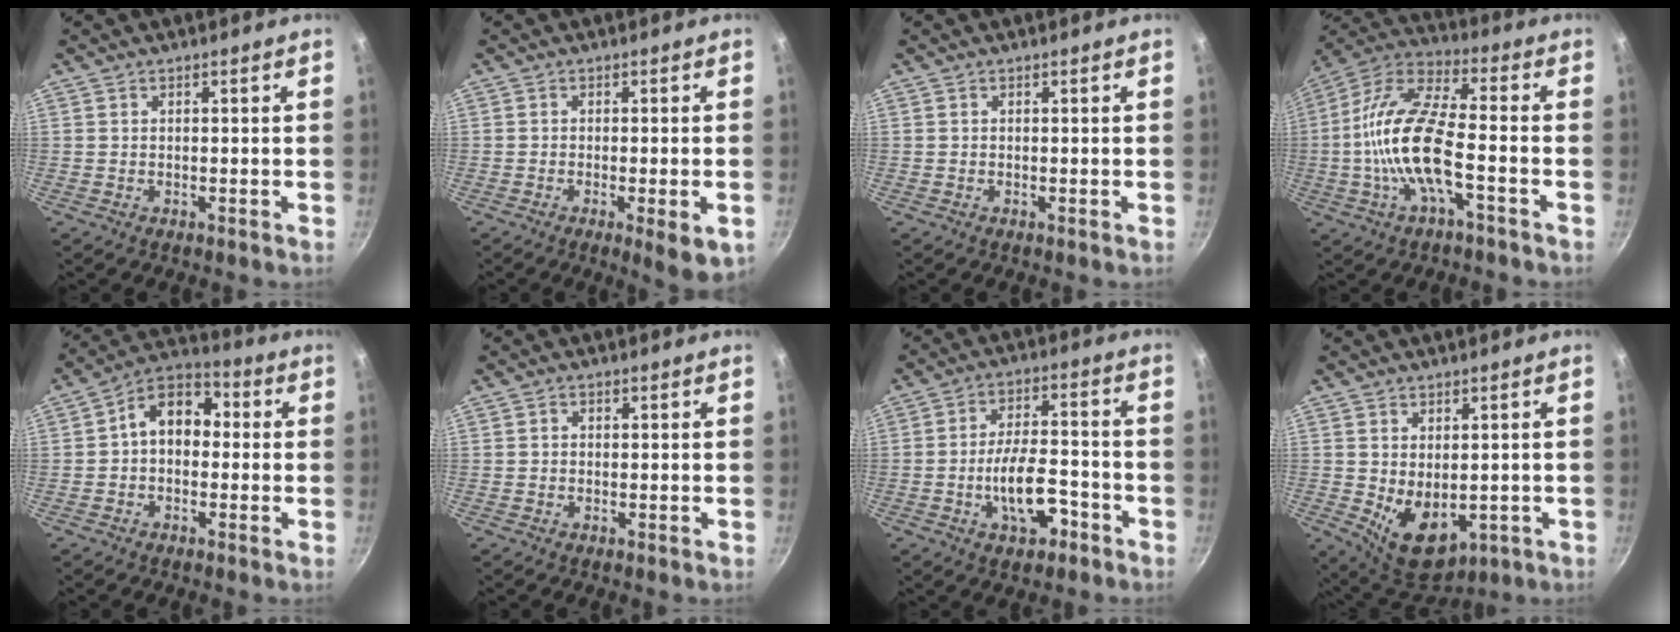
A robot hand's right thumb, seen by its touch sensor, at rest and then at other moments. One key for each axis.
{"total": 6.2, "fx": -2.2, "fy": 1.4, "fz": 5.6, "tx": -0.081, "ty": -0.008, "tz": -0.028}
{"total": 0.0}
{"total": 16.0, "fx": -3.0, "fy": 5.4, "fz": 14.7, "tx": -0.313, "ty": 0.042, "tz": -0.061}
{"total": 10.2, "fx": 0.4, "fy": 7.0, "fz": 7.4, "tx": -0.089, "ty": 0.036, "tz": -0.010}
{"total": 0.7, "fx": 0.0, "fy": 0.6, "fz": 0.3, "tx": 0.001, "ty": 0.002, "tz": -0.004}
{"total": 9.7, "fx": -3.8, "fy": 4.6, "fz": 7.6, "tx": -0.125, "ty": 0.031, "tz": -0.063}
{"total": 9.8, "fx": -1.5, "fy": 6.0, "fz": 7.6, "tx": -0.107, "ty": -0.010, "tz": 0.003}